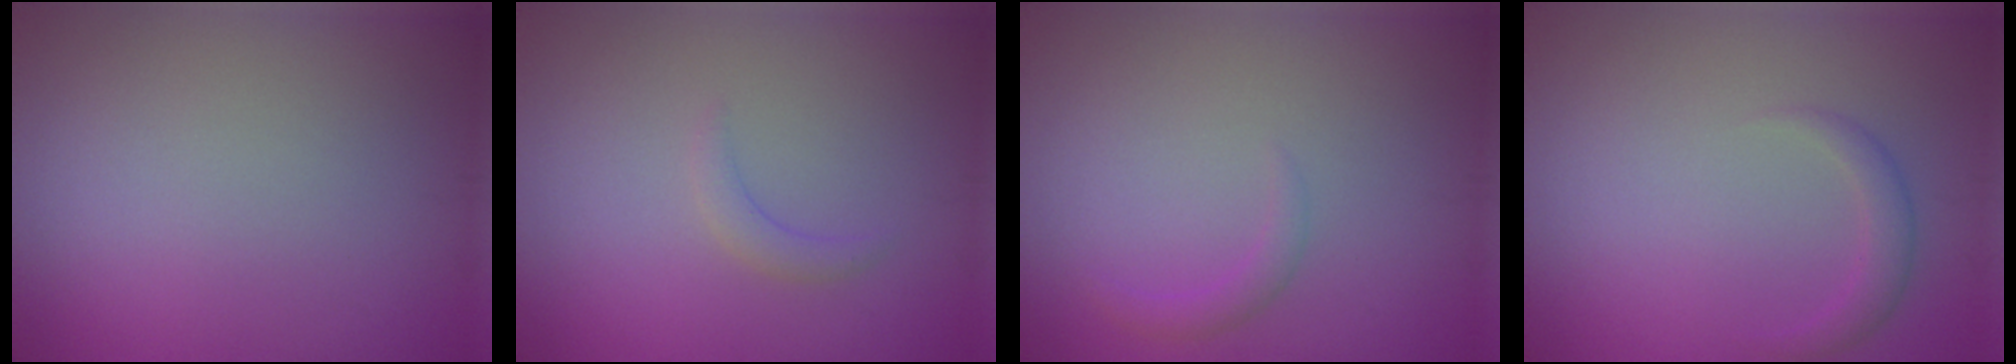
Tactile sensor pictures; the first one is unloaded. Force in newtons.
{"total": 1.2, "press": 1.2, "slide": 0.2}
{"total": 1.2, "press": 1.1, "slide": 0.1}
{"total": 1.6, "press": 1.6, "slide": 0.1}